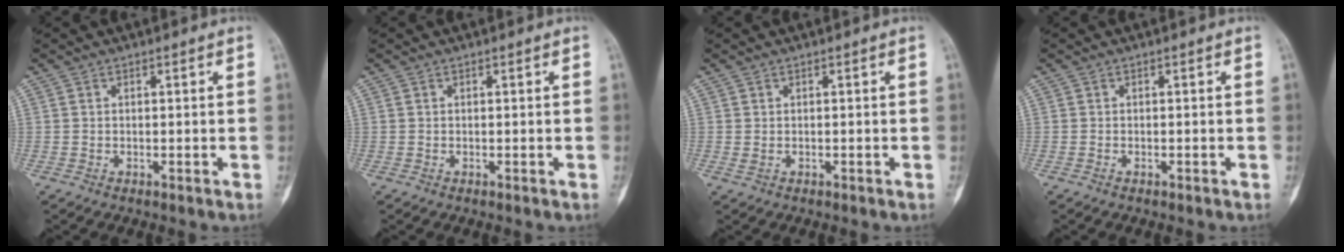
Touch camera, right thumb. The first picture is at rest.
{"total": 0.0}
{"total": 0.6, "force": [-0.1, 0.4, 0.4], "torque": [-0.010, 0.002, 0.001]}
{"total": 0.0}